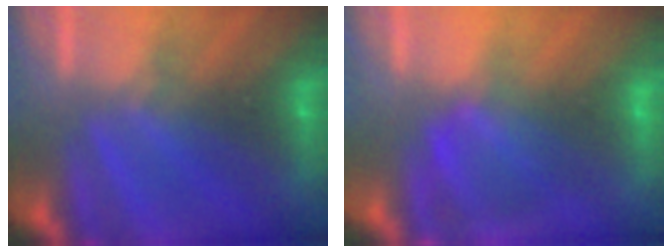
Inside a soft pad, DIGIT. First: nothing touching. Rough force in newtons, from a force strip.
{"total": 2.6}